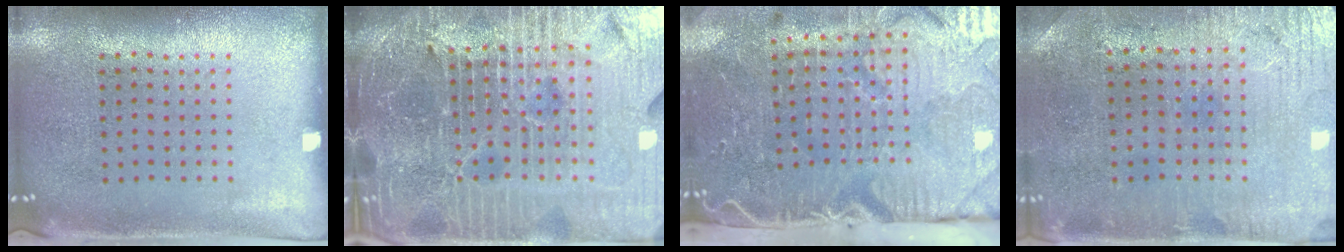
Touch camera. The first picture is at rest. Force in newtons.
{"total": 7.2, "press": 6.3, "slide": 3.6}
{"total": 5.3, "press": 4.3, "slide": 3.1}
{"total": 0.7, "press": 0.5, "slide": 0.5}